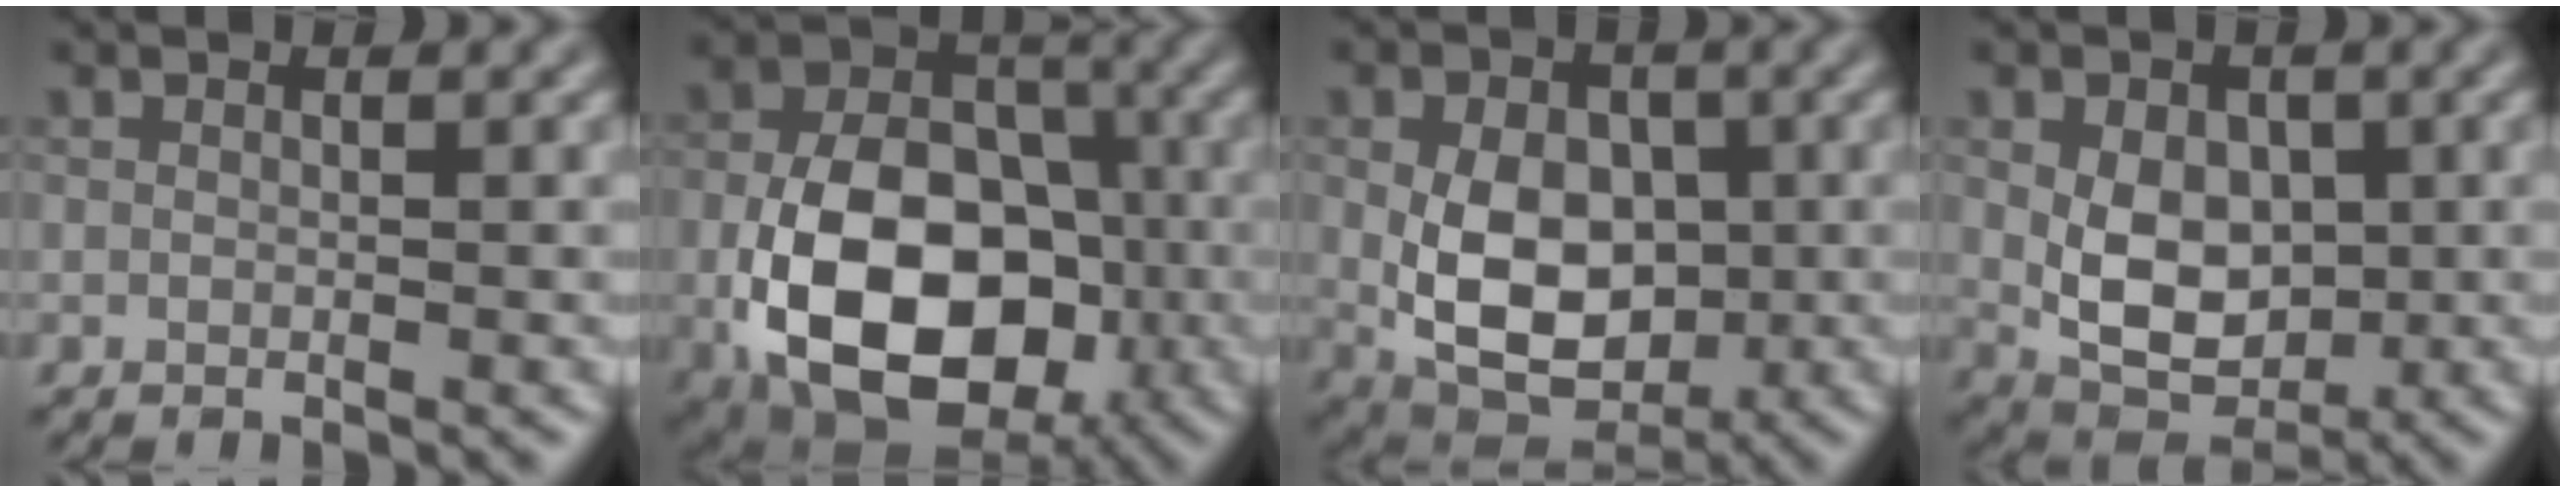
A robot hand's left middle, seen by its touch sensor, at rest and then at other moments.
{"total": 13.3, "force": [-3.9, 8.9, 9.1], "torque": [-0.165, -0.023, -0.073]}
{"total": 8.6, "force": [-0.3, 6.1, 6.1], "torque": [-0.114, -0.016, -0.001]}
{"total": 6.4, "force": [0.2, 4.6, 4.5], "torque": [-0.083, -0.011, 0.010]}